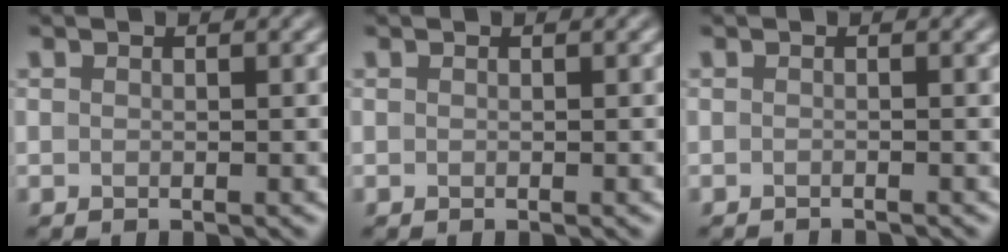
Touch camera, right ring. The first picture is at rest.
{"total": 0.0}
{"total": 1.3, "force": [-1.2, 0.2, 0.4], "torque": [0.007, -0.005, -0.021]}